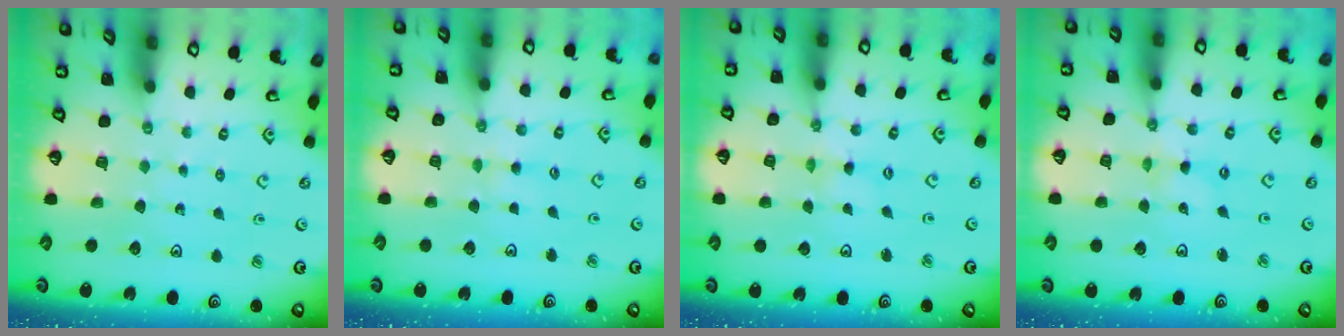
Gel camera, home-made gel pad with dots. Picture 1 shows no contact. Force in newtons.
{"total": 2.2, "press": 2.2, "slide": 0.4}
{"total": 0.7, "press": 0.6, "slide": 0.1}
{"total": 0.0}